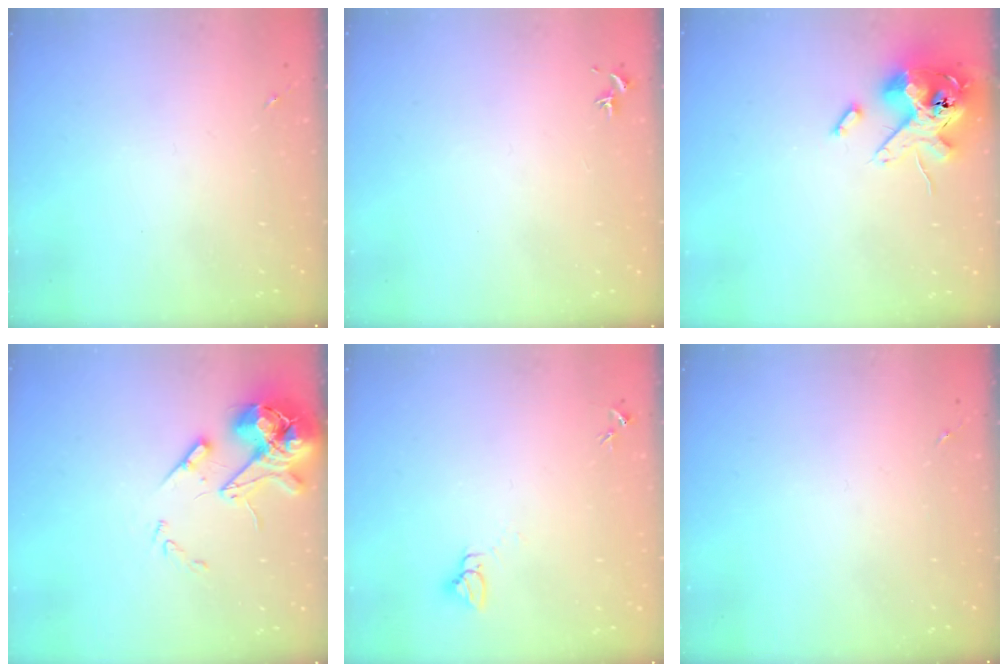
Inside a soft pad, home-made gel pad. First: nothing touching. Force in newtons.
{"total": 0.0}
{"total": 15.4, "press": 15.1, "slide": 3.2}
{"total": 13.7, "press": 13.5, "slide": 2.2}
{"total": 2.7, "press": 2.7, "slide": 0.1}
{"total": 0.0}